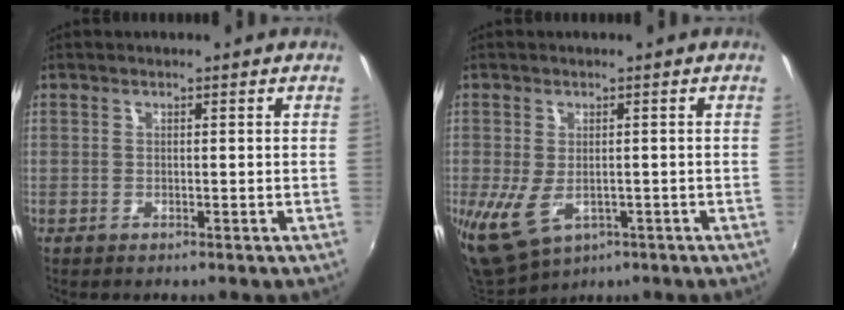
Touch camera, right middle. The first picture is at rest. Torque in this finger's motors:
{"motor_torque": [1.26, 0.23, 1.05, 0.21]}